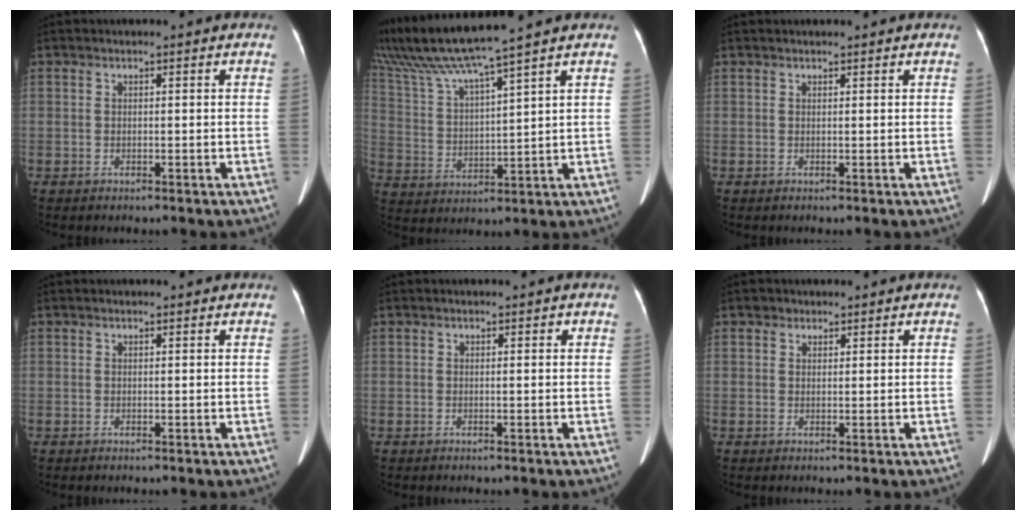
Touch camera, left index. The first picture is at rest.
{"total": 12.0, "force": [10.1, -2.1, 6.1], "torque": [-0.123, 0.003, 0.195]}
{"total": 2.6, "force": [2.4, 0.3, 1.0], "torque": [-0.012, 0.014, 0.027]}
{"total": 1.5, "force": [1.4, 0.4, 0.4], "torque": [-0.009, 0.006, 0.015]}
{"total": 0.6, "force": [0.4, 0.2, 0.4], "torque": [-0.003, -0.001, 0.004]}
{"total": 0.8, "force": [0.4, 0.7, -0.1], "torque": [0.005, -0.005, 0.006]}